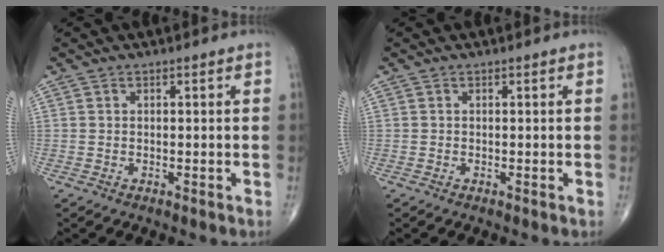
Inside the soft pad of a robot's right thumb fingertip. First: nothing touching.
{"total": 0.0}